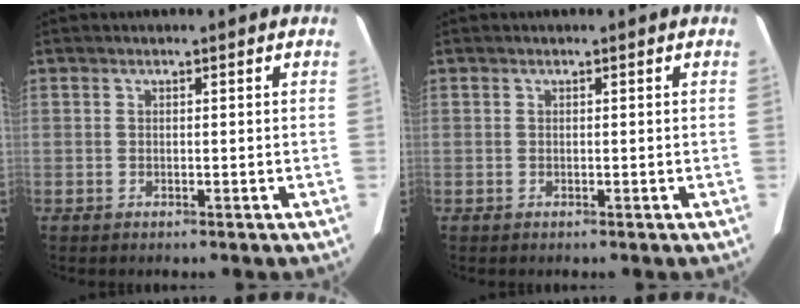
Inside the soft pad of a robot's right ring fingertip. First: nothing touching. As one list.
[{"total": 0.0}]